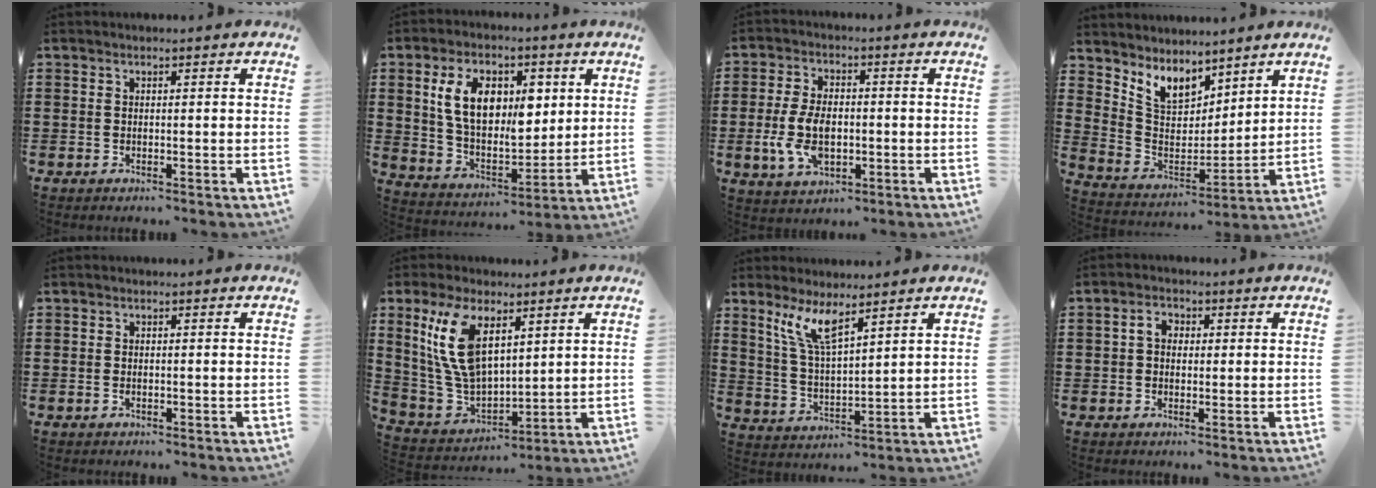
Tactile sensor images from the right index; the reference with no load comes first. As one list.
[{"total": 11.9, "force": [4.2, 6.9, 8.7], "torque": [-0.177, 0.013, 0.077]}, {"total": 7.8, "force": [-1.2, 4.5, 6.3], "torque": [-0.145, -0.001, -0.023]}, {"total": 6.7, "force": [5.7, 3.3, 1.5], "torque": [-0.062, -0.034, 0.106]}, {"total": 0.5, "force": [-0.1, 0.2, 0.5], "torque": [-0.010, -0.005, -0.001]}, {"total": 12.4, "force": [5.0, 6.1, 9.6], "torque": [-0.228, -0.004, 0.089]}, {"total": 6.8, "force": [4.6, 1.3, 4.8], "torque": [-0.107, -0.011, 0.082]}, {"total": 2.8, "force": [0.2, 2.0, 1.9], "torque": [-0.041, 0.011, 0.000]}]